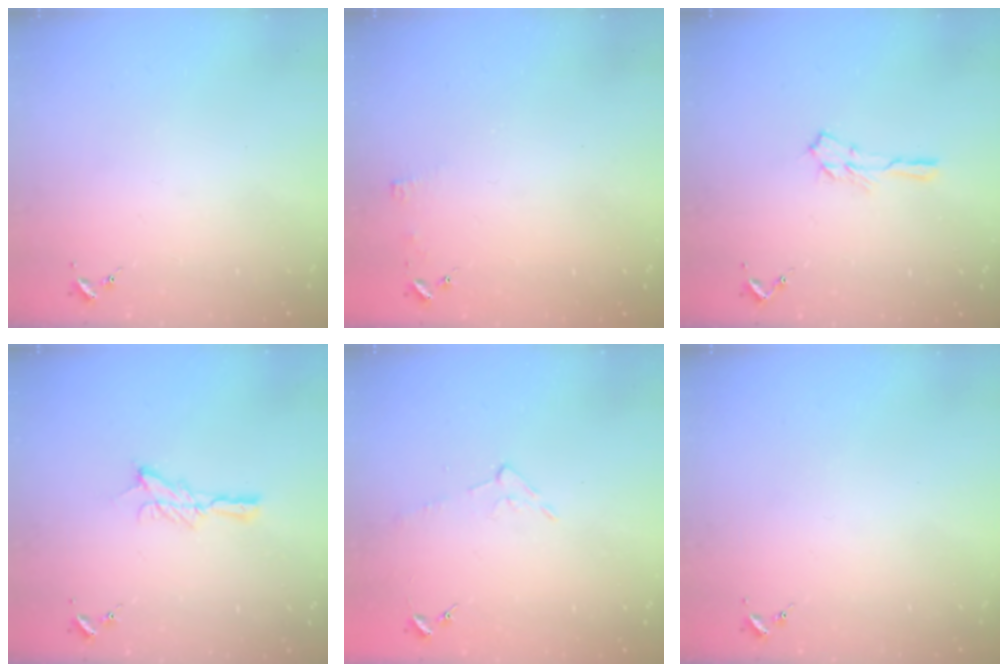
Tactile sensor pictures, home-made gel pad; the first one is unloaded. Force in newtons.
{"total": 3.4, "press": 3.3, "slide": 0.3}
{"total": 5.1, "press": 5.1, "slide": 0.6}
{"total": 7.6, "press": 7.6, "slide": 0.1}
{"total": 4.7, "press": 4.7, "slide": 0.5}
{"total": 0.0}